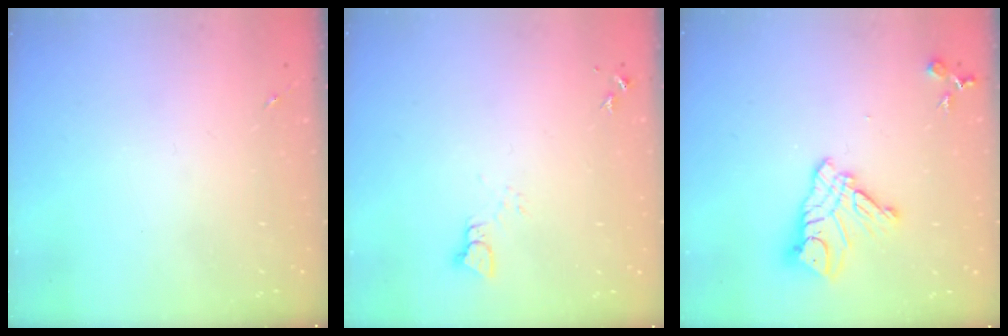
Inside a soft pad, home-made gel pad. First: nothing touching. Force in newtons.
{"total": 2.5, "press": 2.5, "slide": 0.1}
{"total": 12.8, "press": 12.7, "slide": 1.0}